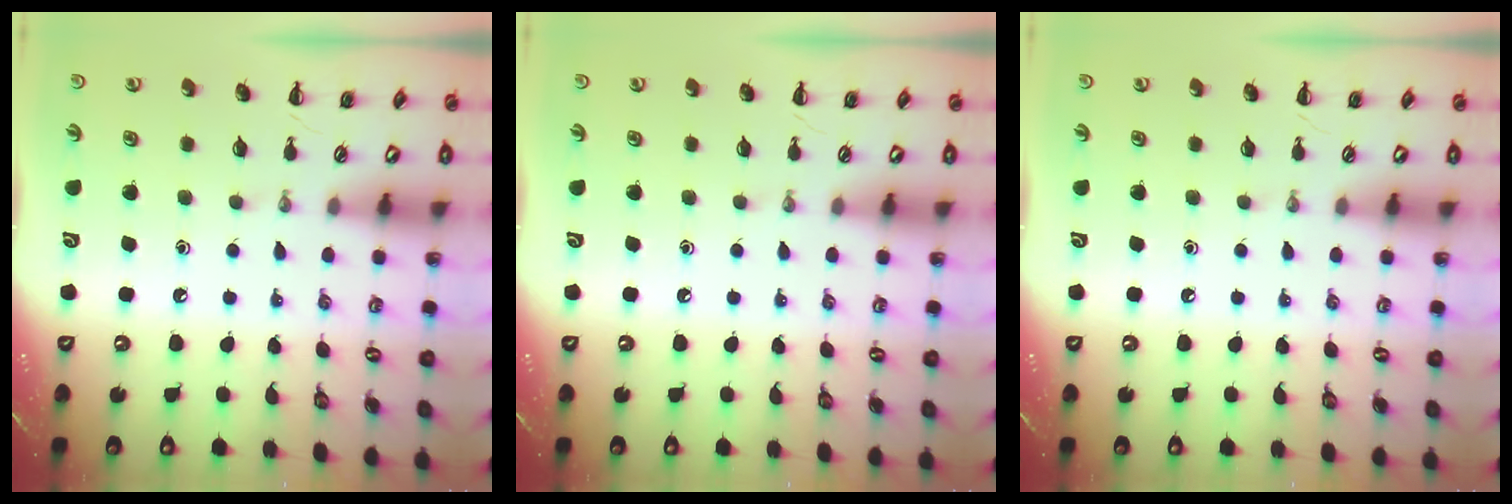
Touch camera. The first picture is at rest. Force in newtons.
{"total": 0.0}
{"total": 0.0}